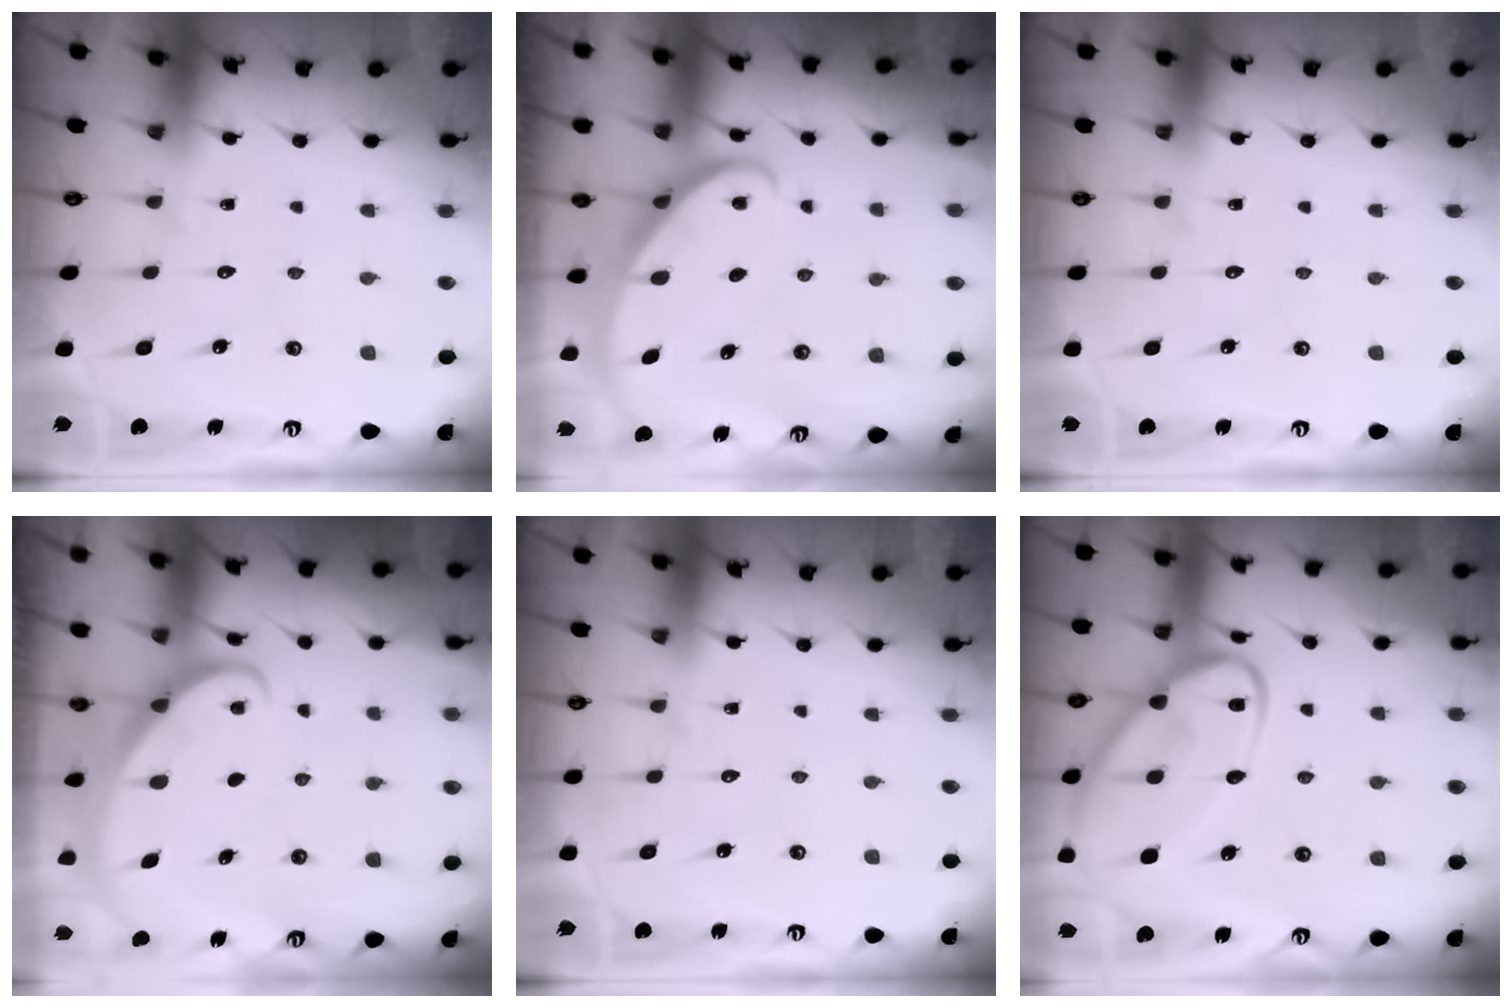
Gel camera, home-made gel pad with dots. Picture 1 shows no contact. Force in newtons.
{"total": 2.8, "press": 2.8, "slide": 0.1}
{"total": 0.0}
{"total": 1.8, "press": 1.8, "slide": 0.2}
{"total": 0.0}
{"total": 17.0, "press": 16.9, "slide": 1.4}